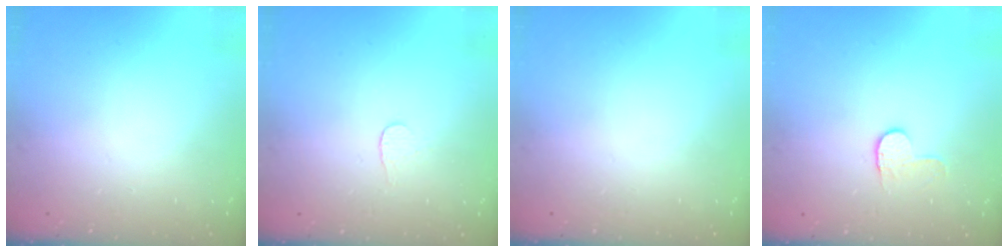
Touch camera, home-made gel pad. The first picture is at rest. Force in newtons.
{"total": 2.7, "press": 2.7, "slide": 0.3}
{"total": 0.0}
{"total": 4.5, "press": 4.5, "slide": 0.5}